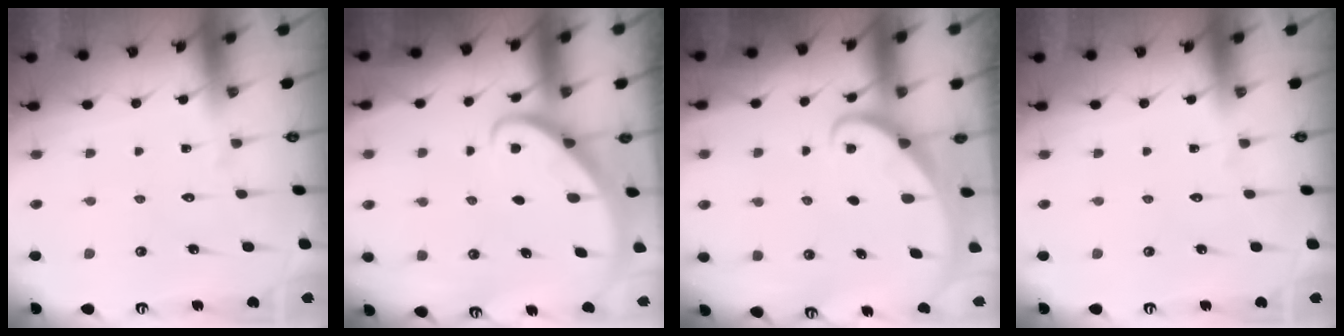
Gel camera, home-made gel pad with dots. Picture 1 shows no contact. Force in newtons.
{"total": 2.7, "press": 2.7, "slide": 0.2}
{"total": 1.7, "press": 1.7, "slide": 0.2}
{"total": 0.0}